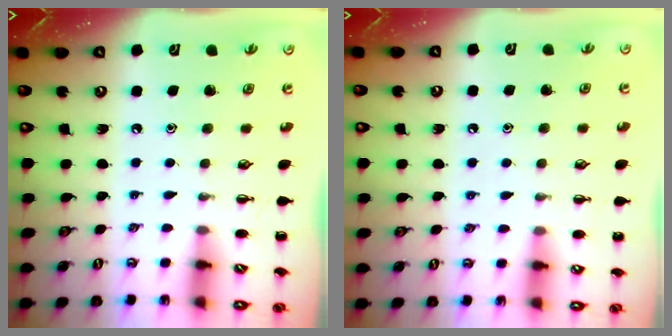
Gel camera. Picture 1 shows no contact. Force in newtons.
{"total": 6.7, "press": 6.3, "slide": 2.3}